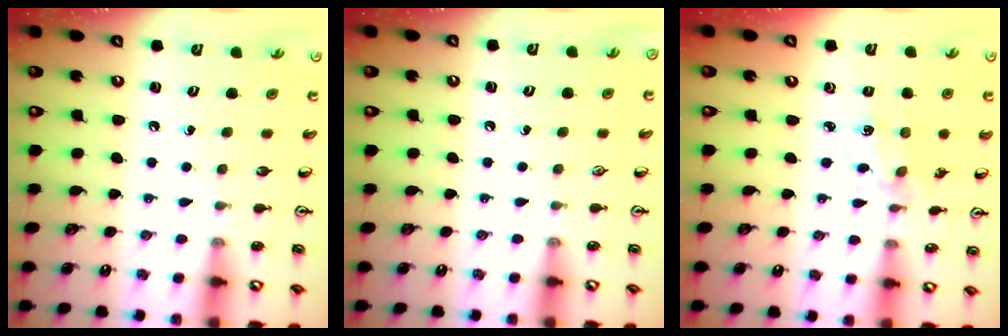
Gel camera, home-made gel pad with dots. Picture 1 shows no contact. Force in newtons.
{"total": 0.0}
{"total": 2.0, "press": 2.0, "slide": 0.2}